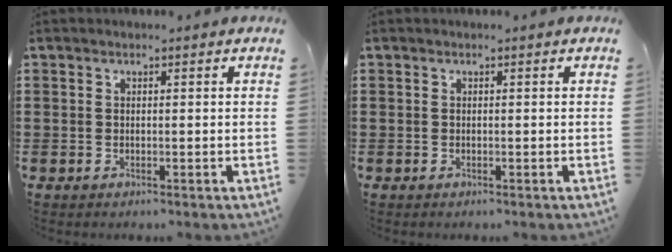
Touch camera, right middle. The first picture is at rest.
{"total": 0.0}